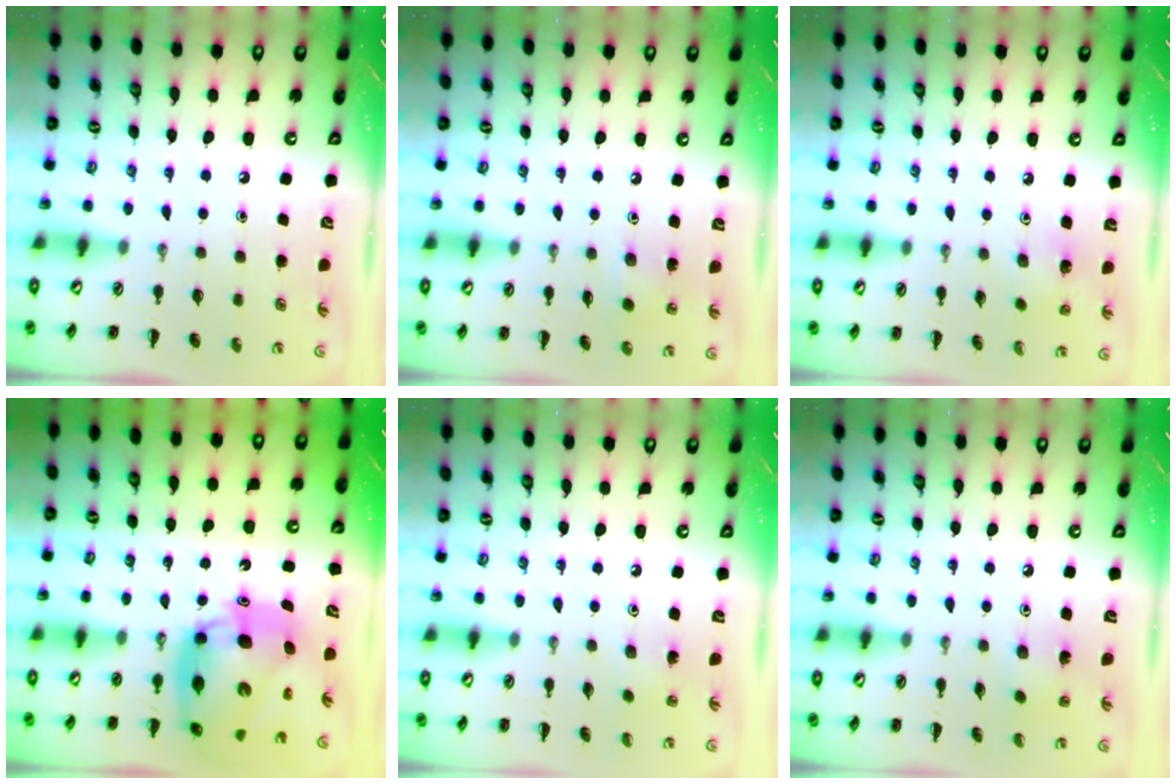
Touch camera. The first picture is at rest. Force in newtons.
{"total": 3.0, "press": 2.8, "slide": 1.0}
{"total": 2.6, "press": 2.5, "slide": 0.8}
{"total": 13.5, "press": 13.1, "slide": 3.5}
{"total": 2.1, "press": 2.0, "slide": 0.8}
{"total": 2.7, "press": 2.6, "slide": 0.7}